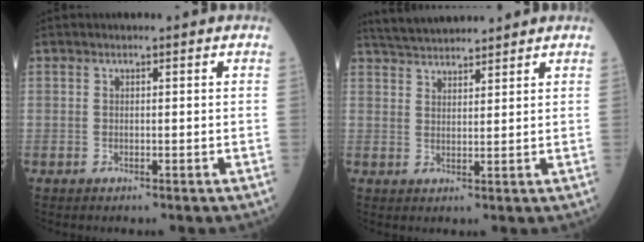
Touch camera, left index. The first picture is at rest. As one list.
[{"total": 6.9, "force": [6.6, 0.7, 1.9], "torque": [-0.042, 0.033, 0.117]}]